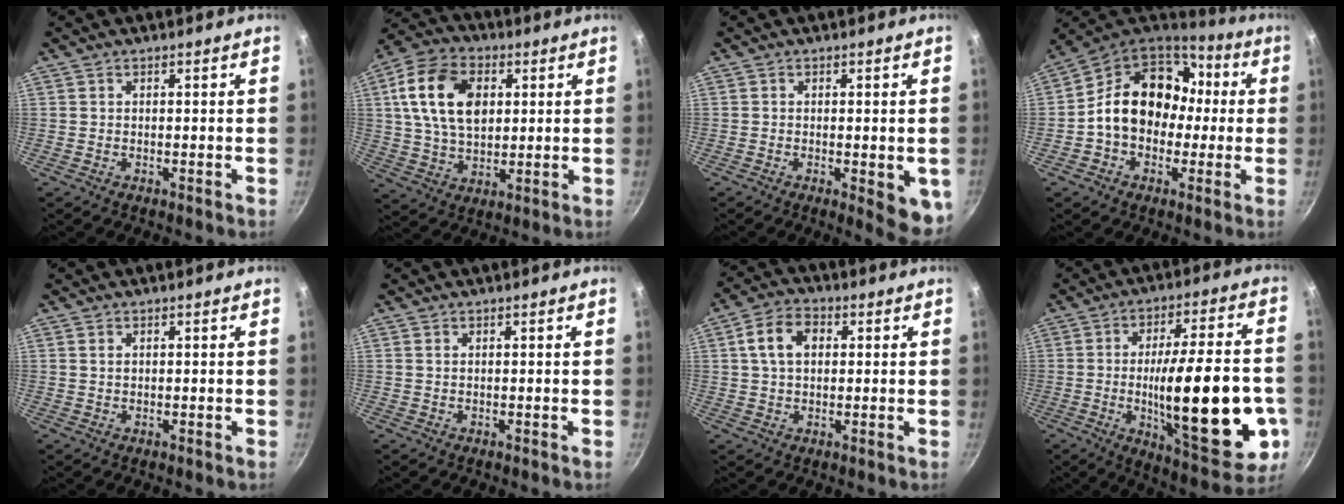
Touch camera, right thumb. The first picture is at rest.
{"total": 15.8, "force": [3.7, 10.5, 11.2], "torque": [-0.186, 0.001, 0.060]}
{"total": 7.0, "force": [-1.6, 2.3, 6.4], "torque": [-0.064, -0.004, -0.015]}
{"total": 18.2, "force": [0.4, 14.4, 11.1], "torque": [-0.145, 0.052, -0.004]}
{"total": 0.8, "force": [0.3, 0.6, 0.5], "torque": [-0.007, 0.003, 0.006]}
{"total": 0.0}
{"total": 7.8, "force": [1.6, 5.4, 5.4], "torque": [-0.081, 0.015, 0.020]}
{"total": 26.8, "force": [-5.3, 8.5, 24.9], "torque": [-0.348, 0.010, -0.066]}